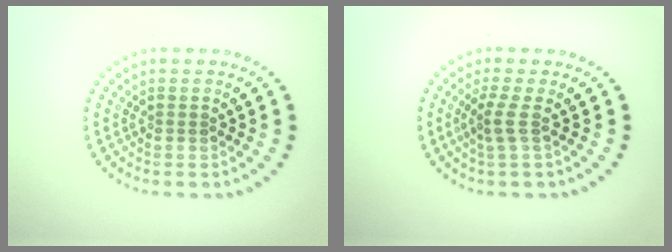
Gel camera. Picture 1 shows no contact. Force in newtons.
{"total": 1.9, "press": 1.3, "slide": 1.4}